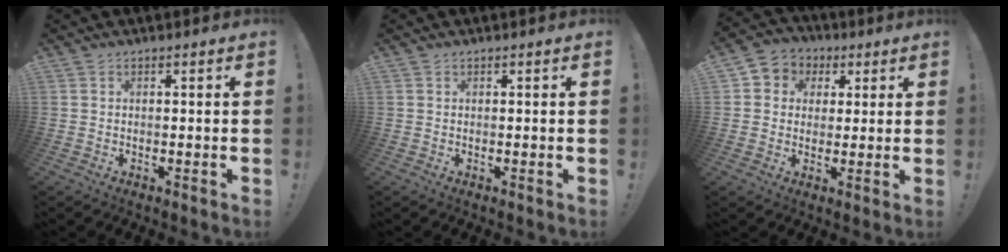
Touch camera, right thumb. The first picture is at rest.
{"total": 0.0}
{"total": 6.4, "force": [0.5, 6.1, 1.8], "torque": [-0.020, 0.005, 0.014]}